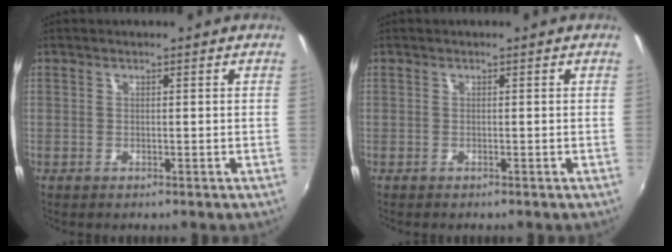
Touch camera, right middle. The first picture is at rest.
{"total": 0.0}